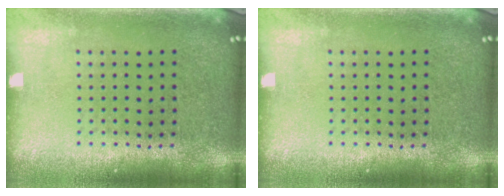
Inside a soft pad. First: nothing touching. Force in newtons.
{"total": 0.0}